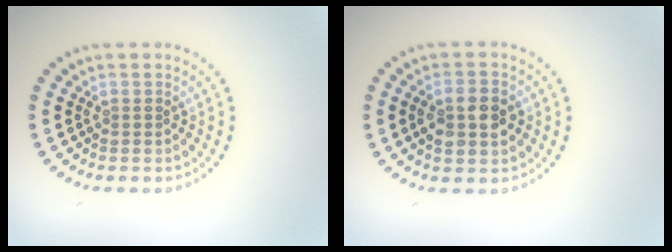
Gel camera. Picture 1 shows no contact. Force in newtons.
{"total": 3.7, "press": 3.7, "slide": 0.1}